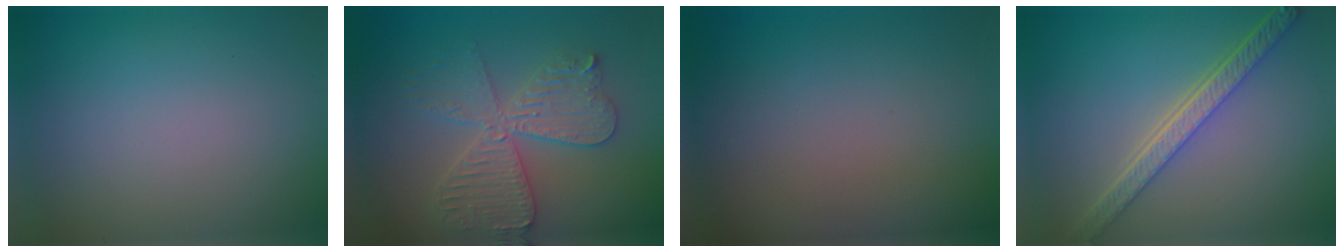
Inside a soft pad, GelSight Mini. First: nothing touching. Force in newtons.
{"total": 5.7, "press": 5.6, "slide": 0.8}
{"total": 0.0}
{"total": 5.1, "press": 4.0, "slide": 3.1}